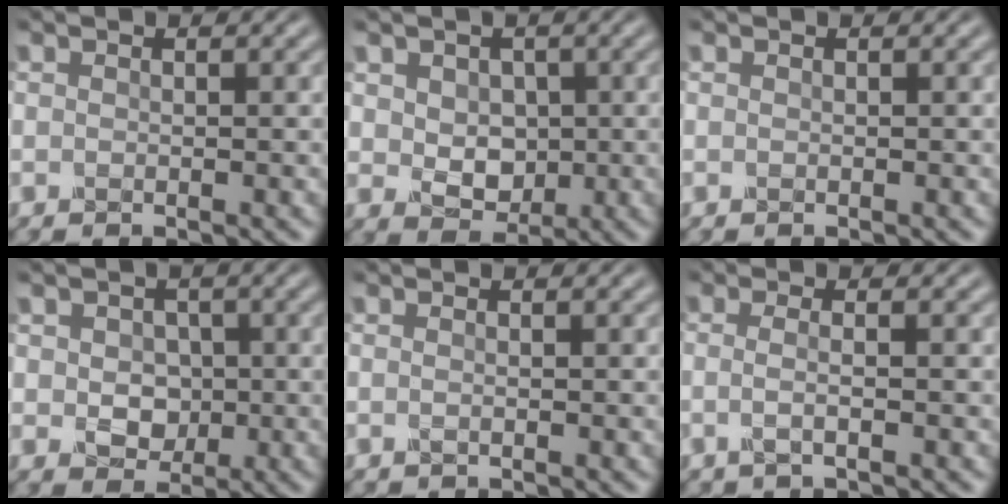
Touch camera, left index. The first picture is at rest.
{"total": 2.8, "force": [0.5, 2.4, 1.4], "torque": [-0.029, -0.008, 0.012]}
{"total": 0.0}
{"total": 2.4, "force": [0.1, 2.2, 0.8], "torque": [-0.005, -0.007, 0.000]}
{"total": 0.5, "force": [0.2, 0.3, 0.4], "torque": [0.006, -0.005, -0.009]}
{"total": 1.5, "force": [-0.3, 0.4, 1.4], "torque": [-0.025, -0.005, -0.016]}